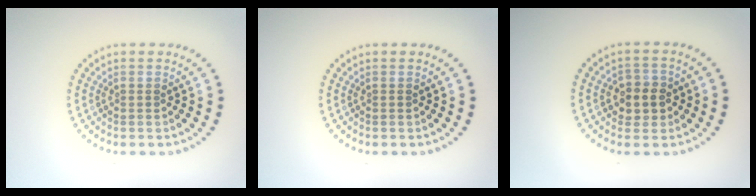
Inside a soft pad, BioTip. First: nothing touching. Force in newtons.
{"total": 0.0}
{"total": 2.6, "press": 2.6, "slide": 0.7}